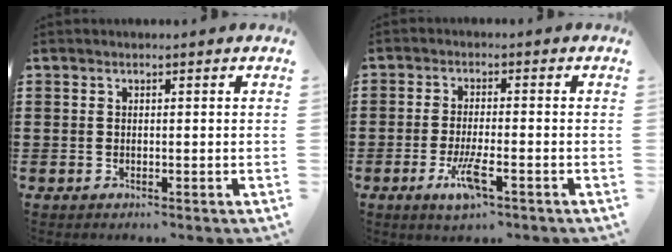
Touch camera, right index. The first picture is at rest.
{"total": 5.4, "force": [-2.5, 1.0, 4.7], "torque": [-0.094, -0.012, -0.044]}